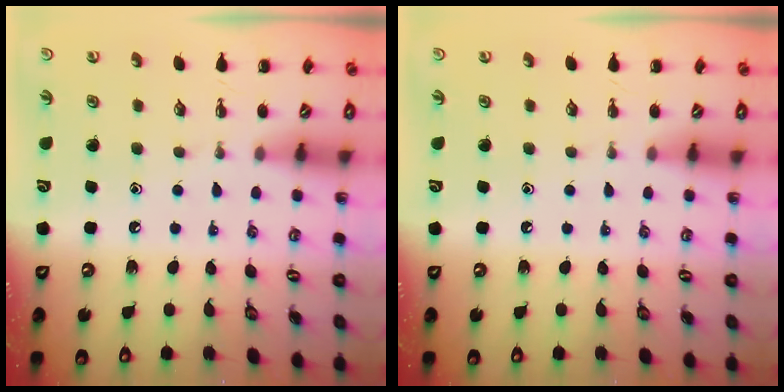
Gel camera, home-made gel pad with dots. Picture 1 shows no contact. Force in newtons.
{"total": 0.0}